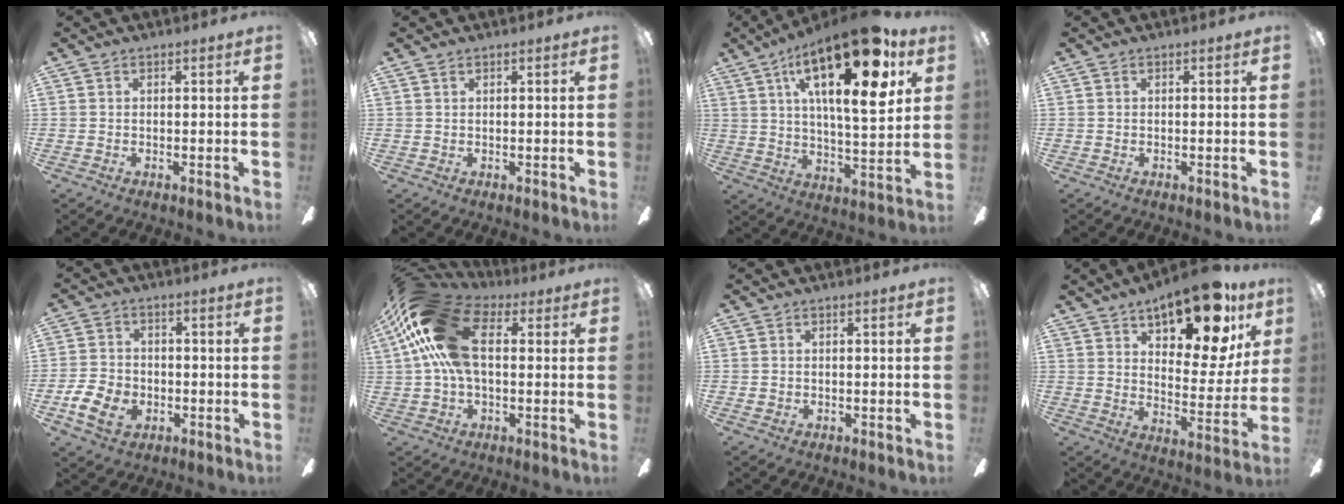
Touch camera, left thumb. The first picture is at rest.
{"total": 0.9, "force": [0.6, 0.5, 0.4], "torque": [-0.009, 0.002, 0.011]}
{"total": 25.1, "force": [12.0, 8.8, 20.3], "torque": [-0.309, -0.045, 0.181]}
{"total": 0.0}
{"total": 9.3, "force": [-3.3, 6.8, 5.4], "torque": [-0.117, 0.014, -0.061]}
{"total": 21.5, "force": [5.1, 12.7, 16.6], "torque": [-0.345, 0.015, 0.088]}
{"total": 0.7, "force": [0.1, 0.6, 0.1], "torque": [-0.001, 0.005, 0.001]}
{"total": 18.3, "force": [12.4, 7.3, 11.4], "torque": [-0.164, -0.071, 0.204]}